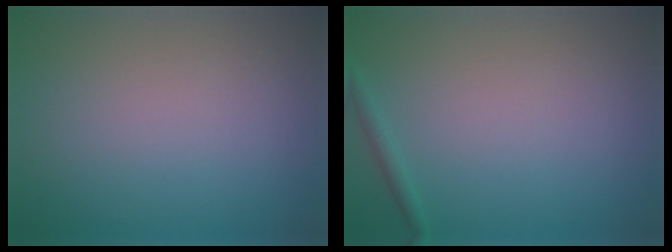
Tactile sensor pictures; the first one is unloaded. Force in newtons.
{"total": 1.0, "press": 1.0, "slide": 0.0}